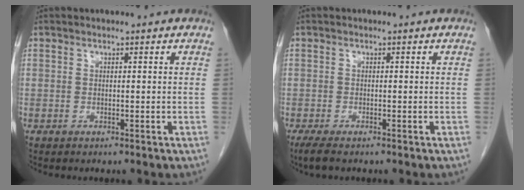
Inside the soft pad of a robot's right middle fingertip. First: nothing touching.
{"total": 2.5, "force": [-1.8, 0.5, 1.6], "torque": [-0.037, -0.009, -0.031]}